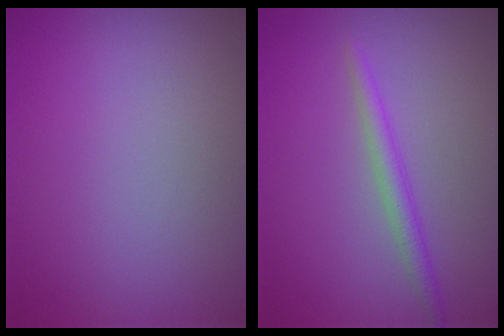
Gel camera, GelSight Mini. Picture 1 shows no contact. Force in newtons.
{"total": 1.7, "press": 1.7, "slide": 0.1}